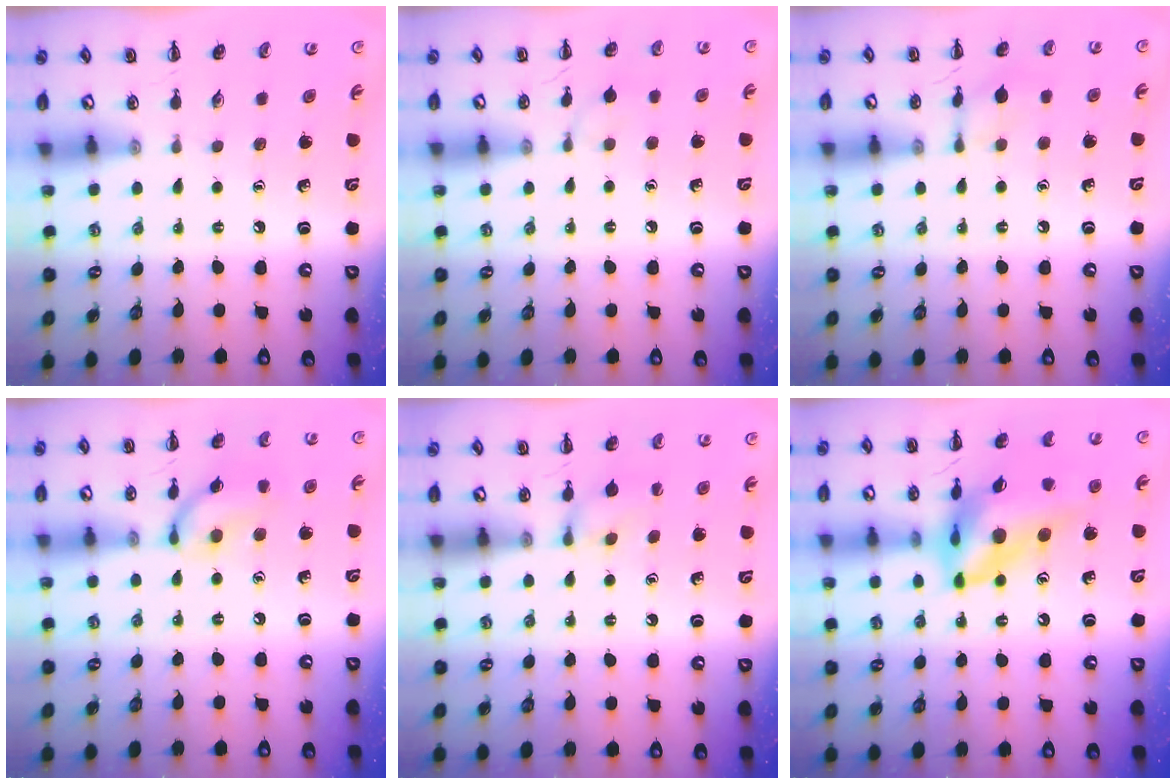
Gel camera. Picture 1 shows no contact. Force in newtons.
{"total": 5.3, "press": 5.0, "slide": 2.0}
{"total": 6.8, "press": 6.7, "slide": 1.5}
{"total": 10.9, "press": 10.9, "slide": 0.6}
{"total": 6.4, "press": 6.2, "slide": 1.6}
{"total": 16.6, "press": 15.9, "slide": 5.0}